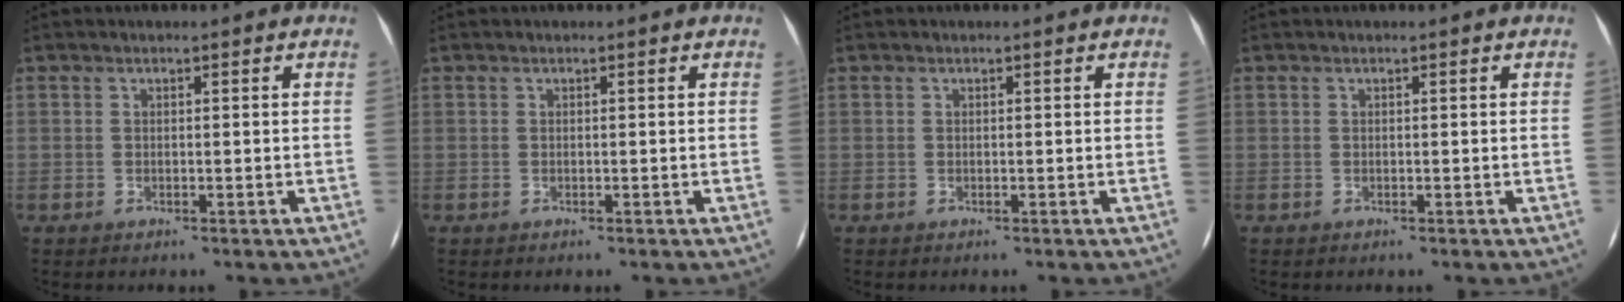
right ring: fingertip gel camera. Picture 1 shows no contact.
{"total": 0.0}
{"total": 0.0}
{"total": 0.0}